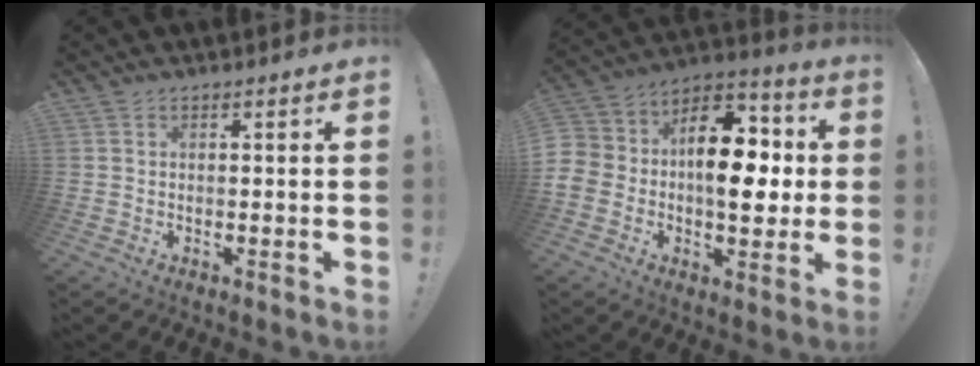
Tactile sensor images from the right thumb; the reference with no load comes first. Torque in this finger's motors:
{"motor_torque": [1.98, 1.96, 0.97, 0.09, 0.36]}